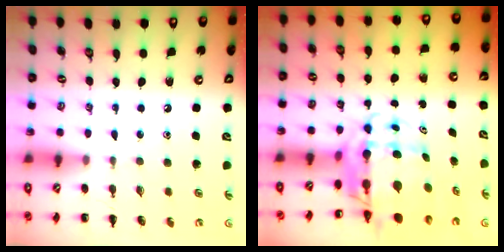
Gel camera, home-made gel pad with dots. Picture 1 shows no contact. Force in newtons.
{"total": 9.5, "press": 9.0, "slide": 3.0}